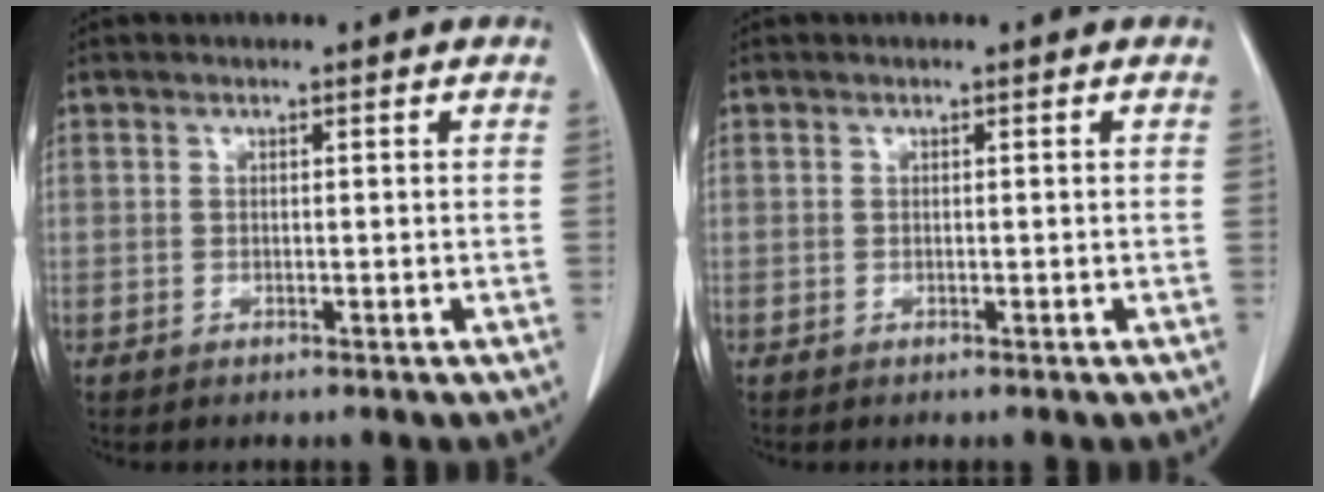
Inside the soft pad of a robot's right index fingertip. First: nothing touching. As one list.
[{"total": 0.0}]